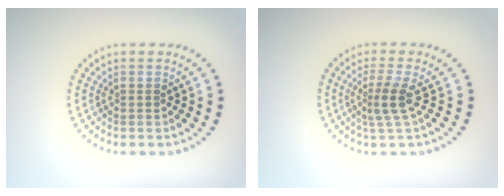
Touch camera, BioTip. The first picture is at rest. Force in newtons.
{"total": 2.5, "press": 1.8, "slide": 1.7}